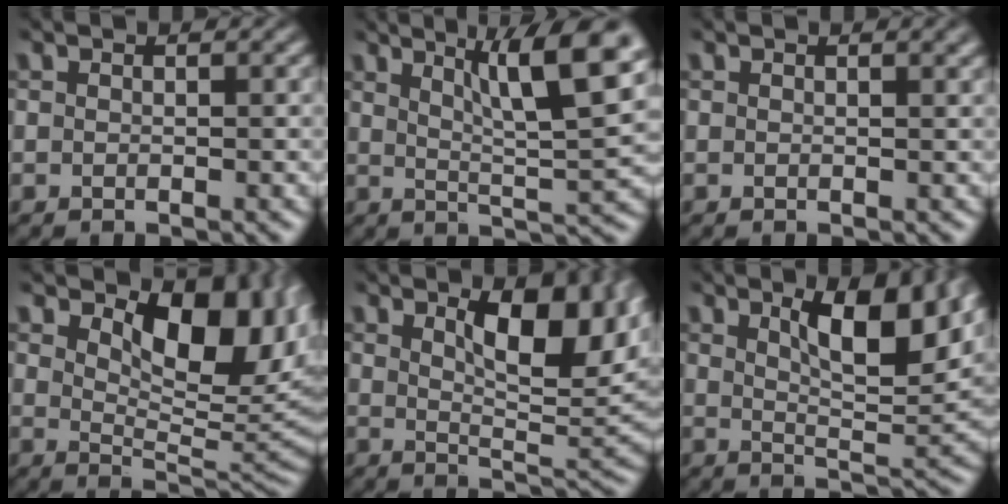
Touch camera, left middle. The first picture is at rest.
{"total": 9.1, "force": [4.2, 1.7, 7.9], "torque": [-0.106, 0.008, 0.069]}
{"total": 1.4, "force": [0.9, 0.5, 1.0], "torque": [-0.008, 0.004, 0.011]}
{"total": 9.2, "force": [3.2, 4.7, 7.1], "torque": [-0.105, -0.009, 0.049]}
{"total": 8.2, "force": [3.1, 3.1, 6.9], "torque": [-0.106, -0.002, 0.052]}
{"total": 7.1, "force": [3.0, 2.1, 6.1], "torque": [-0.093, 0.000, 0.050]}